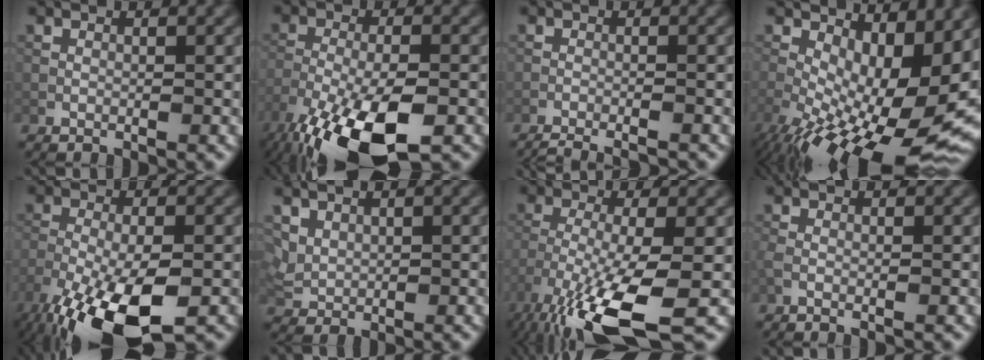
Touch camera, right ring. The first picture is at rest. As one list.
[{"total": 13.2, "force": [-8.5, 4.4, 9.0], "torque": [-0.196, -0.050, -0.141]}, {"total": 4.5, "force": [-4.2, 0.6, 1.4], "torque": [-0.023, -0.006, -0.060]}, {"total": 16.2, "force": [-2.2, 6.9, 14.5], "torque": [-0.223, -0.013, -0.029]}, {"total": 11.9, "force": [-7.1, 4.0, 8.7], "torque": [-0.188, -0.040, -0.122]}, {"total": 2.4, "force": [1.5, 1.7, 0.8], "torque": [-0.020, -0.001, 0.034]}, {"total": 11.8, "force": [-7.0, 2.4, 9.1], "torque": [-0.193, -0.022, -0.122]}, {"total": 0.9, "force": [-0.1, 0.1, 0.8], "torque": [-0.021, -0.004, -0.010]}]